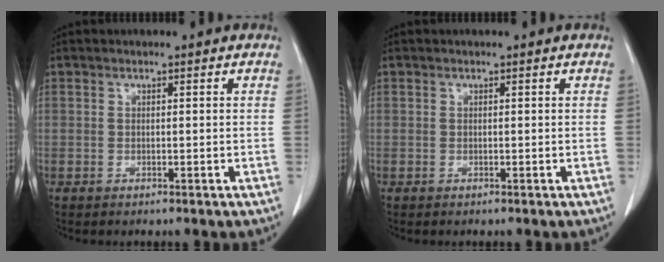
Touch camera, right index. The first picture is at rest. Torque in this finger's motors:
{"motor_torque": [0.00, 0.00, 0.00, 0.00]}